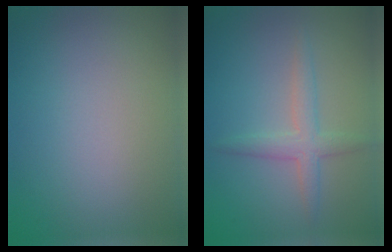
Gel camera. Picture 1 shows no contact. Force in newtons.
{"total": 2.5, "press": 2.5, "slide": 0.1}